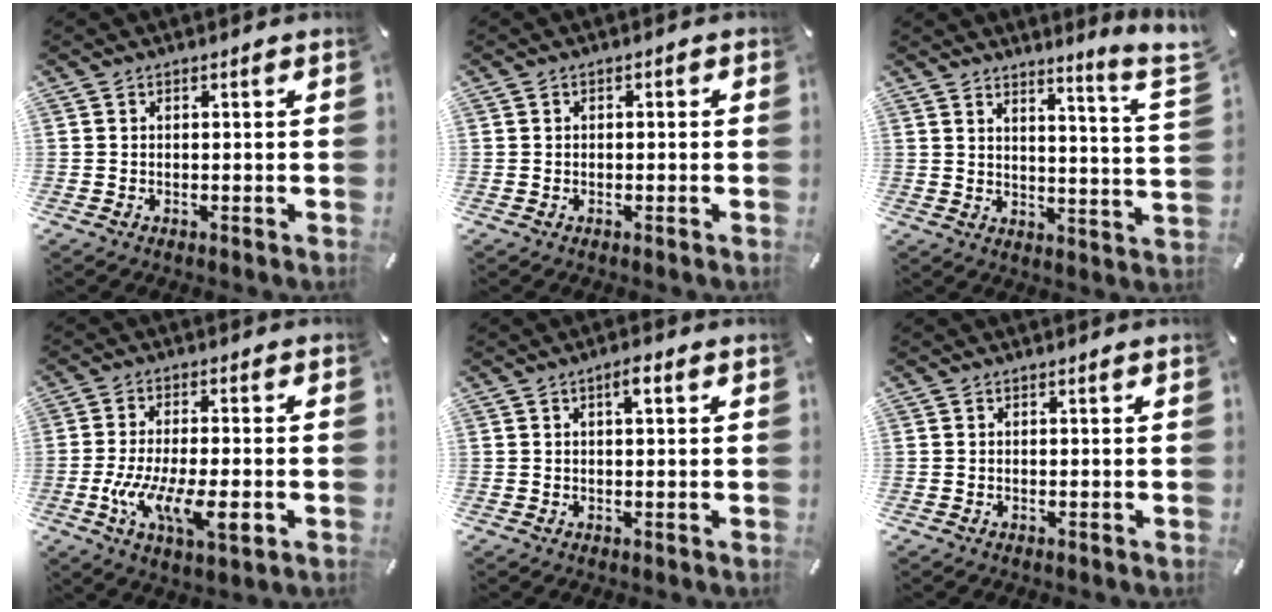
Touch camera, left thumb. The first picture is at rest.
{"total": 0.9, "force": [-0.4, 0.8, 0.3], "torque": [-0.006, 0.003, -0.009]}
{"total": 6.0, "force": [5.0, -0.9, 3.3], "torque": [-0.050, -0.051, 0.077]}
{"total": 12.5, "force": [-3.4, 4.7, 11.1], "torque": [-0.218, -0.003, -0.057]}
{"total": 2.7, "force": [1.0, 0.7, 2.4], "torque": [-0.042, 0.002, 0.014]}
{"total": 0.0}